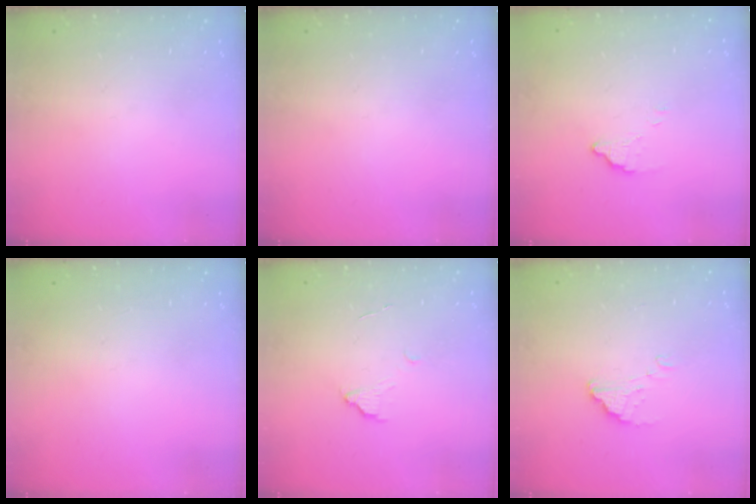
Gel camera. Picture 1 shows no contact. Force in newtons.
{"total": 0.0}
{"total": 2.9, "press": 2.9, "slide": 0.1}
{"total": 2.3, "press": 2.3, "slide": 0.1}
{"total": 3.4, "press": 3.4, "slide": 0.3}
{"total": 1.9, "press": 1.9, "slide": 0.0}